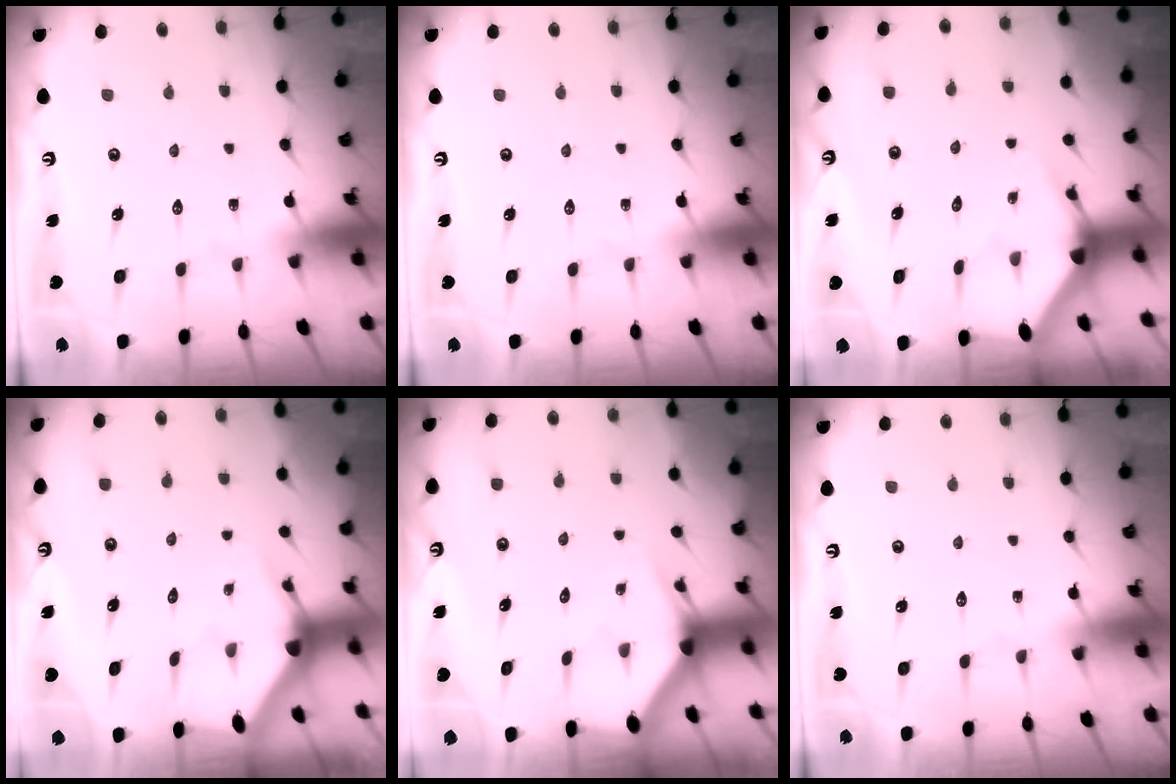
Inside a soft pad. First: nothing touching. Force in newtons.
{"total": 0.0}
{"total": 3.4, "press": 3.4, "slide": 0.1}
{"total": 3.0, "press": 3.0, "slide": 0.1}
{"total": 2.7, "press": 2.7, "slide": 0.1}
{"total": 0.0}